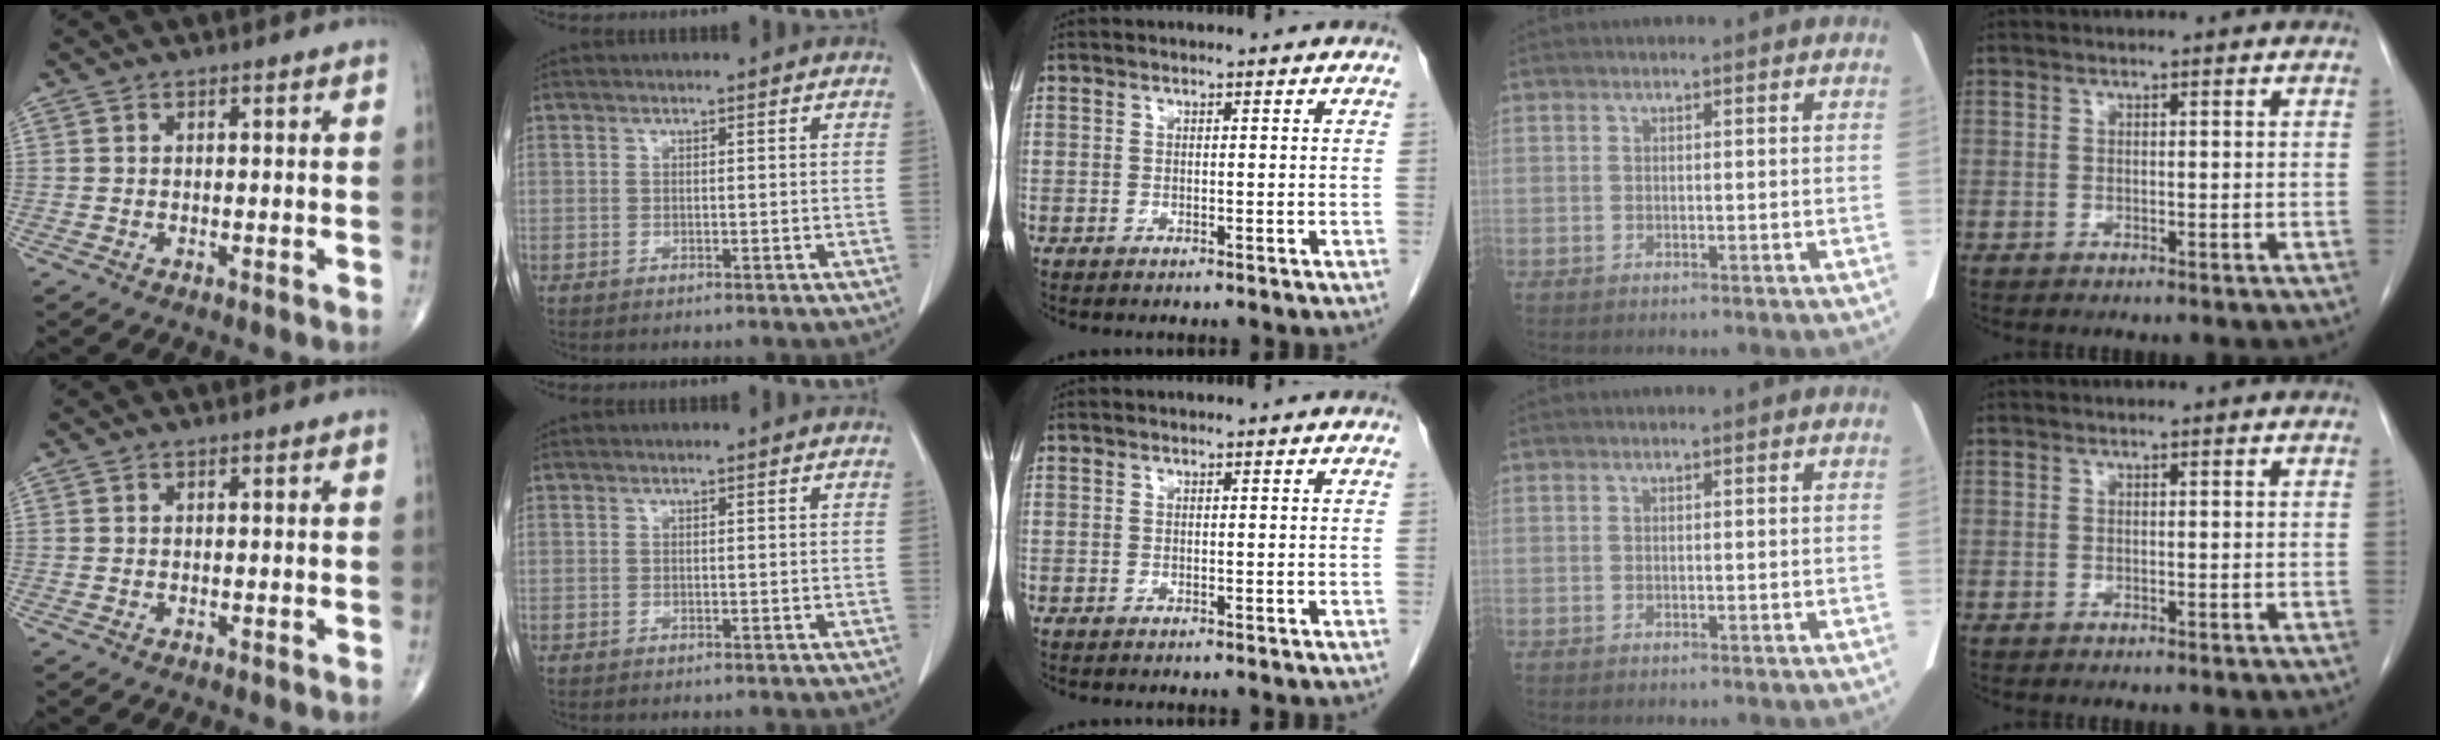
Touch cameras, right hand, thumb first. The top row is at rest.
{}